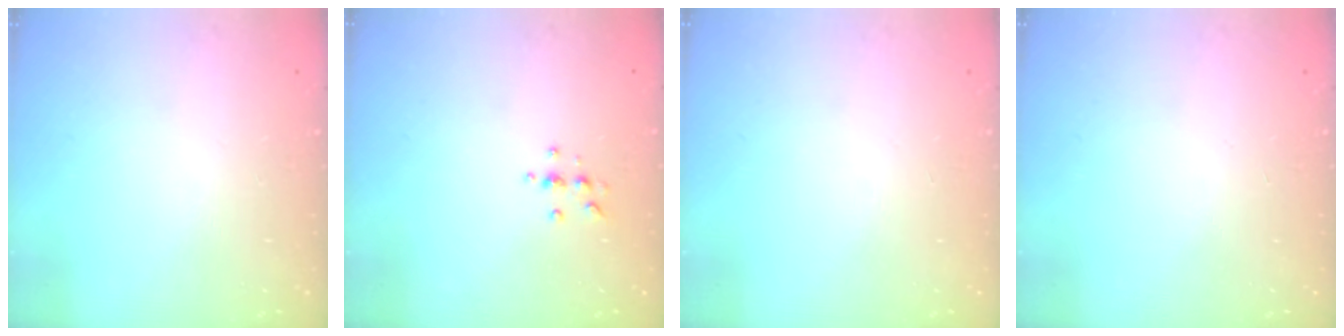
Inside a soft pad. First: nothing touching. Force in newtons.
{"total": 4.6, "press": 4.6, "slide": 0.6}
{"total": 0.0}
{"total": 0.0}